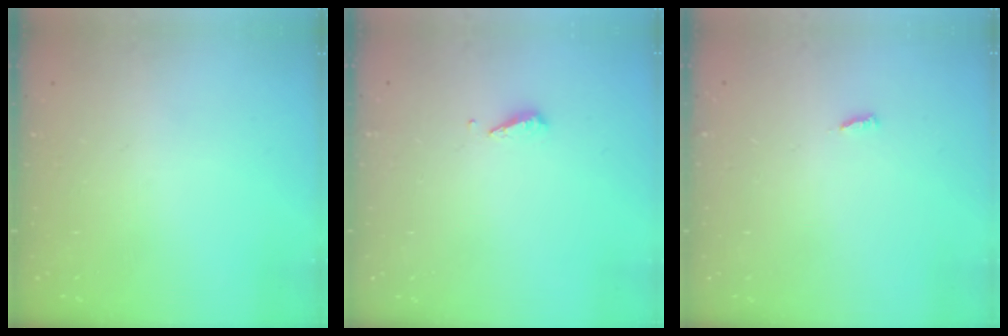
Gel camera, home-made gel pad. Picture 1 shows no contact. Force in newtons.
{"total": 3.1, "press": 3.1, "slide": 0.2}
{"total": 3.0, "press": 3.0, "slide": 0.0}